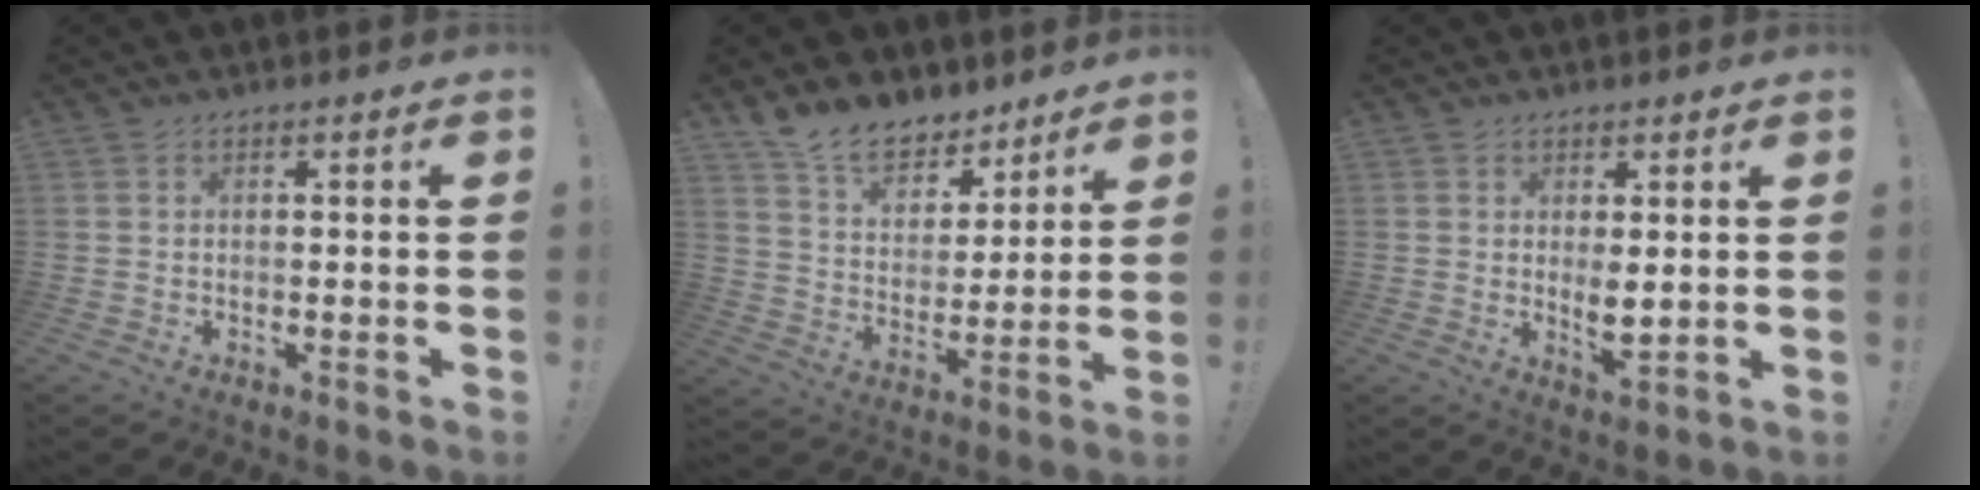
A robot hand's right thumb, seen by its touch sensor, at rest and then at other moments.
{"total": 12.5, "force": [10.2, 6.3, 3.5], "torque": [-0.074, -0.075, 0.196]}
{"total": 4.5, "force": [1.6, 1.7, 3.8], "torque": [-0.041, -0.021, 0.029]}